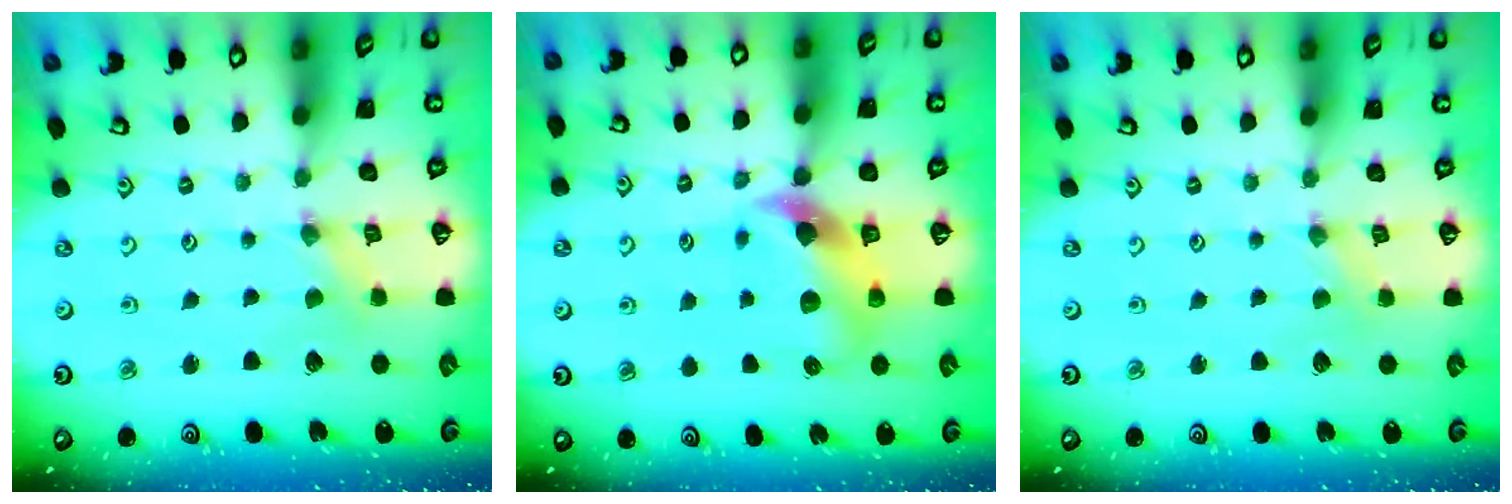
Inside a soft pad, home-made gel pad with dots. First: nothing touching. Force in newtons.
{"total": 10.1, "press": 10.0, "slide": 1.5}
{"total": 0.0}